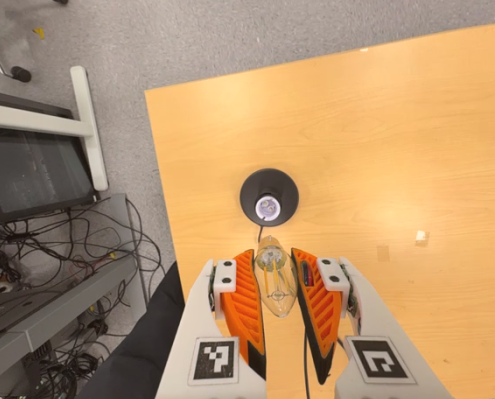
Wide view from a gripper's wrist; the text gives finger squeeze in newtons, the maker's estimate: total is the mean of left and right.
{"total": 19.1, "left": 21.4, "right": 16.8}